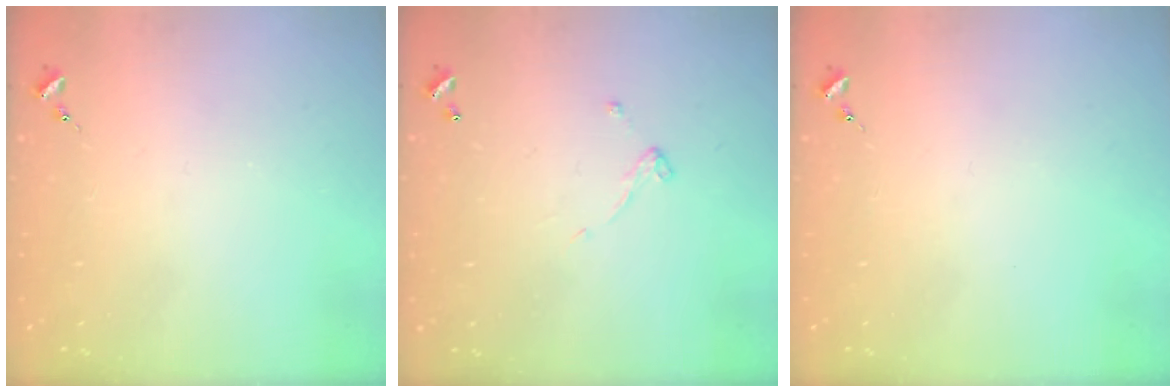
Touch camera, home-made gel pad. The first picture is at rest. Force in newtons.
{"total": 4.9, "press": 4.9, "slide": 0.1}
{"total": 0.0}